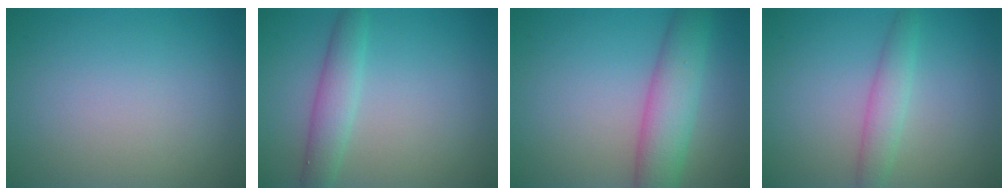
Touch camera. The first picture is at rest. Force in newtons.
{"total": 2.9, "press": 2.9, "slide": 0.1}
{"total": 5.5, "press": 5.5, "slide": 0.1}
{"total": 2.5, "press": 2.5, "slide": 0.1}